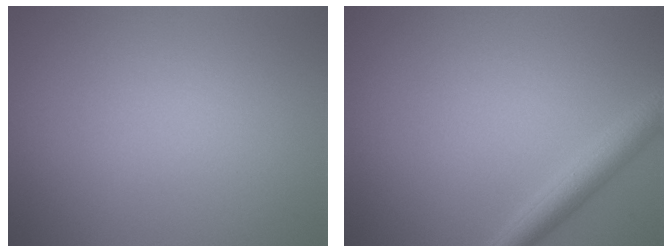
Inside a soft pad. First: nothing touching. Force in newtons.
{"total": 2.9, "press": 2.9, "slide": 0.1}